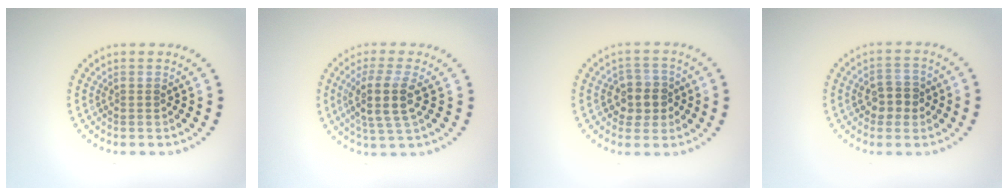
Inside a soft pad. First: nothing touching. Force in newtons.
{"total": 3.8, "press": 3.1, "slide": 2.1}
{"total": 2.8, "press": 2.7, "slide": 0.8}
{"total": 2.8, "press": 2.8, "slide": 0.4}